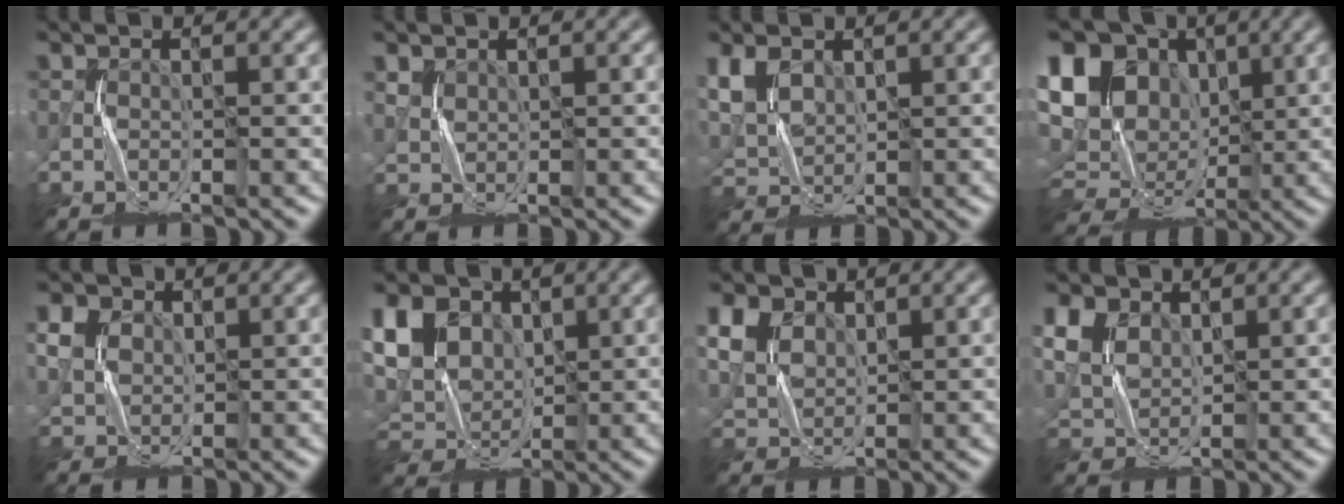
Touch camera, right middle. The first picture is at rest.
{"total": 1.0, "force": [0.8, 0.6, 0.1], "torque": [-0.012, -0.005, 0.022]}
{"total": 4.6, "force": [2.0, 3.0, 2.9], "torque": [-0.078, 0.003, 0.038]}
{"total": 14.6, "force": [3.3, 11.0, 9.1], "torque": [-0.193, 0.028, 0.053]}
{"total": 4.7, "force": [2.0, 3.7, 2.2], "torque": [-0.082, 0.011, 0.036]}
{"total": 9.2, "force": [2.7, 6.9, 5.4], "torque": [-0.136, 0.019, 0.046]}
{"total": 8.3, "force": [3.8, 5.7, 4.7], "torque": [-0.131, 0.025, 0.061]}
{"total": 6.6, "force": [3.2, 4.3, 3.9], "torque": [-0.122, 0.018, 0.064]}